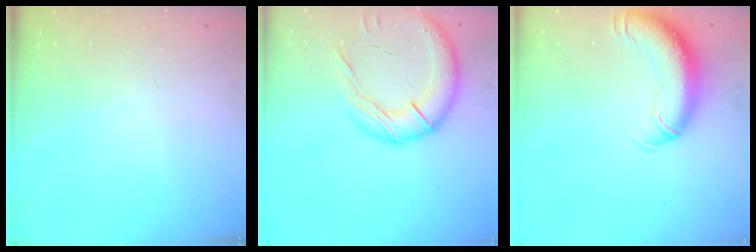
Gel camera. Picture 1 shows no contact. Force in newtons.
{"total": 17.8, "press": 17.6, "slide": 2.9}
{"total": 13.5, "press": 13.1, "slide": 3.5}